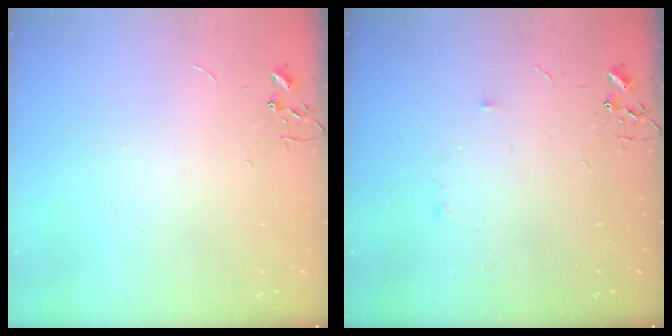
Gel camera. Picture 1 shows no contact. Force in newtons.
{"total": 3.6, "press": 3.5, "slide": 0.7}